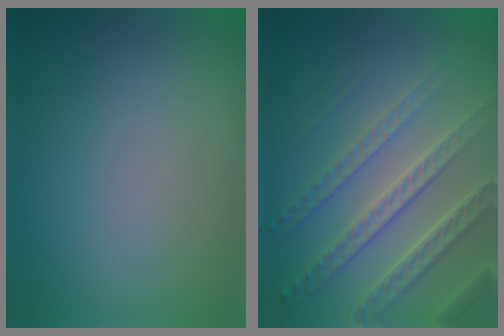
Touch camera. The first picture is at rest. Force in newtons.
{"total": 6.0, "press": 4.6, "slide": 3.8}